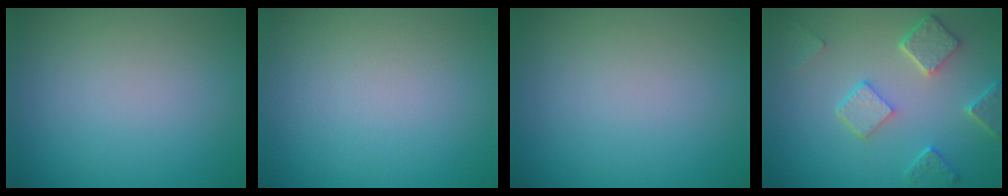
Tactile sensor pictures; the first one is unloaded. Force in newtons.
{"total": 0.0}
{"total": 0.0}
{"total": 4.6, "press": 3.6, "slide": 2.8}